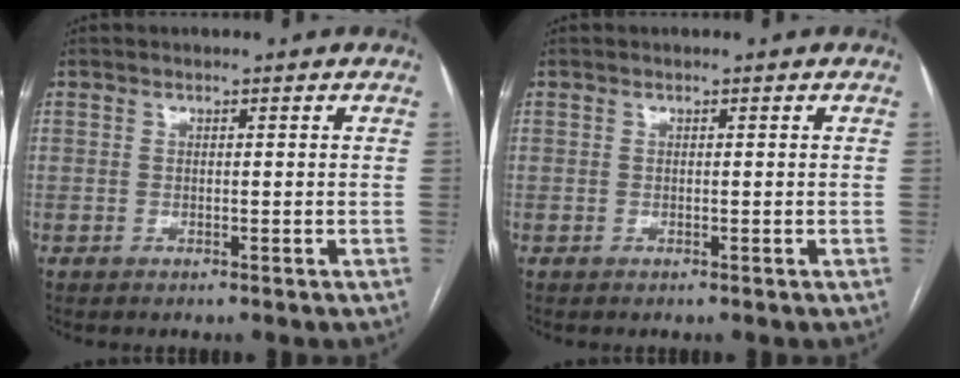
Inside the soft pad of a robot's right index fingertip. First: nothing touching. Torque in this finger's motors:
{"motor_torque": [0.00, 0.00, 0.00, 0.00]}